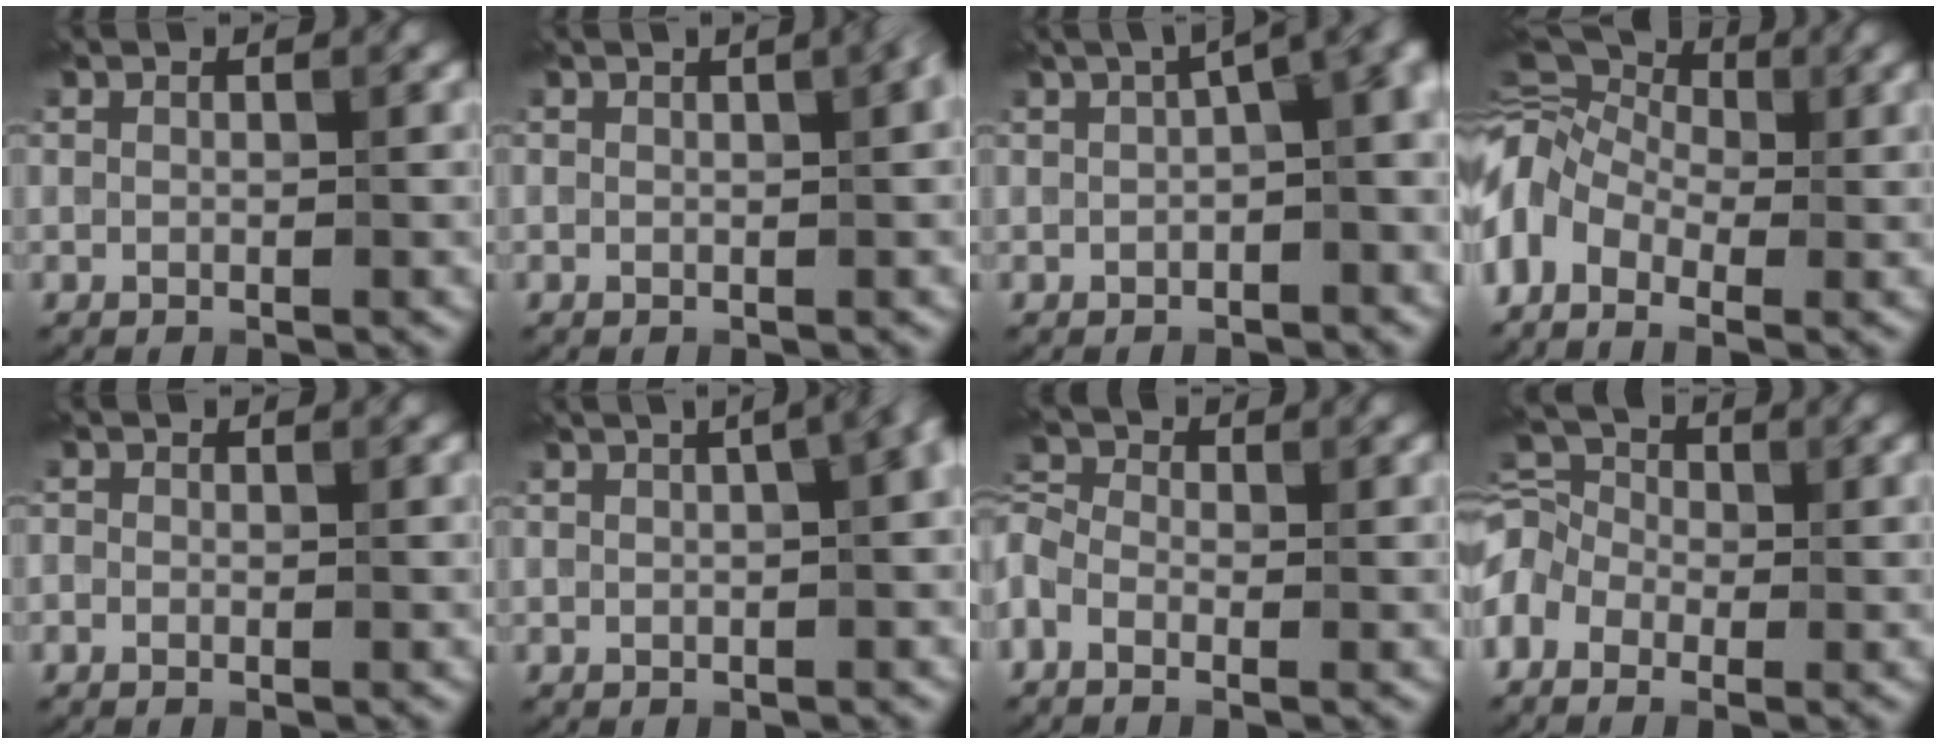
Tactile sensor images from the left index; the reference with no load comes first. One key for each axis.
{"total": 3.0, "fx": 0.9, "fy": 1.3, "fz": 2.6, "tx": -0.007, "ty": 0.014, "tz": 0.000}
{"total": 6.4, "fx": 0.5, "fy": 2.6, "fz": 5.8, "tx": -0.040, "ty": 0.023, "tz": 0.001}
{"total": 11.4, "fx": -1.7, "fy": 8.4, "fz": 7.6, "tx": -0.155, "ty": 0.024, "tz": -0.042}
{"total": 0.7, "fx": -0.1, "fy": 0.6, "fz": 0.3, "tx": -0.008, "ty": -0.006, "tz": -0.005}
{"total": 13.2, "fx": 3.4, "fy": 7.4, "fz": 10.4, "tx": -0.010, "ty": 0.067, "tz": -0.006}
{"total": 3.7, "fx": -1.3, "fy": 2.5, "fz": 2.4, "tx": -0.061, "ty": 0.004, "tz": -0.033}
{"total": 5.1, "fx": -1.9, "fy": 3.5, "fz": 3.2, "tx": -0.077, "ty": 0.003, "tz": -0.042}